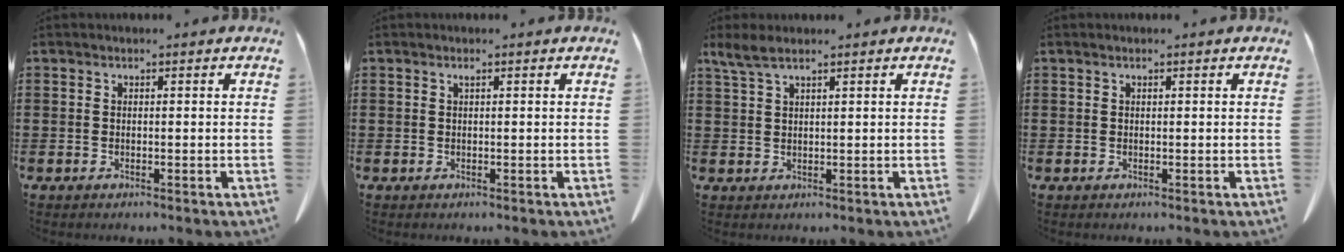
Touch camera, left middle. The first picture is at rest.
{"total": 0.5, "force": [0.3, 0.0, 0.5], "torque": [-0.010, -0.001, 0.006]}
{"total": 3.0, "force": [2.0, 0.6, 2.1], "torque": [-0.054, -0.001, 0.034]}
{"total": 0.0}